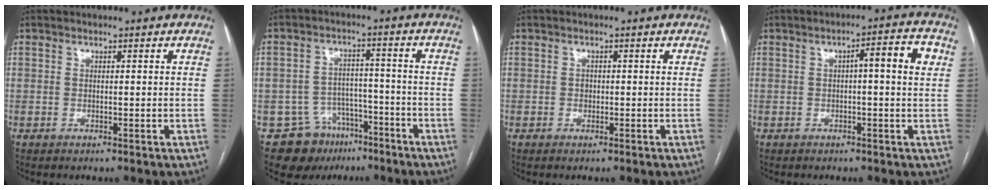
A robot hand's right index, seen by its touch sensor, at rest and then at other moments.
{"total": 9.8, "force": [-6.4, 7.1, 2.0], "torque": [-0.029, 0.031, -0.093]}
{"total": 0.8, "force": [-0.2, 0.7, 0.4], "torque": [-0.005, 0.003, -0.003]}
{"total": 5.7, "force": [1.0, 0.6, 5.6], "torque": [-0.078, 0.019, 0.009]}